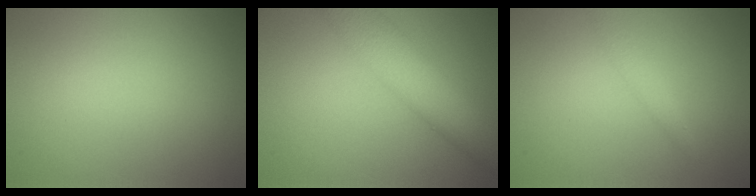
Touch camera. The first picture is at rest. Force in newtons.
{"total": 6.3, "press": 6.3, "slide": 0.2}
{"total": 1.3, "press": 1.3, "slide": 0.0}